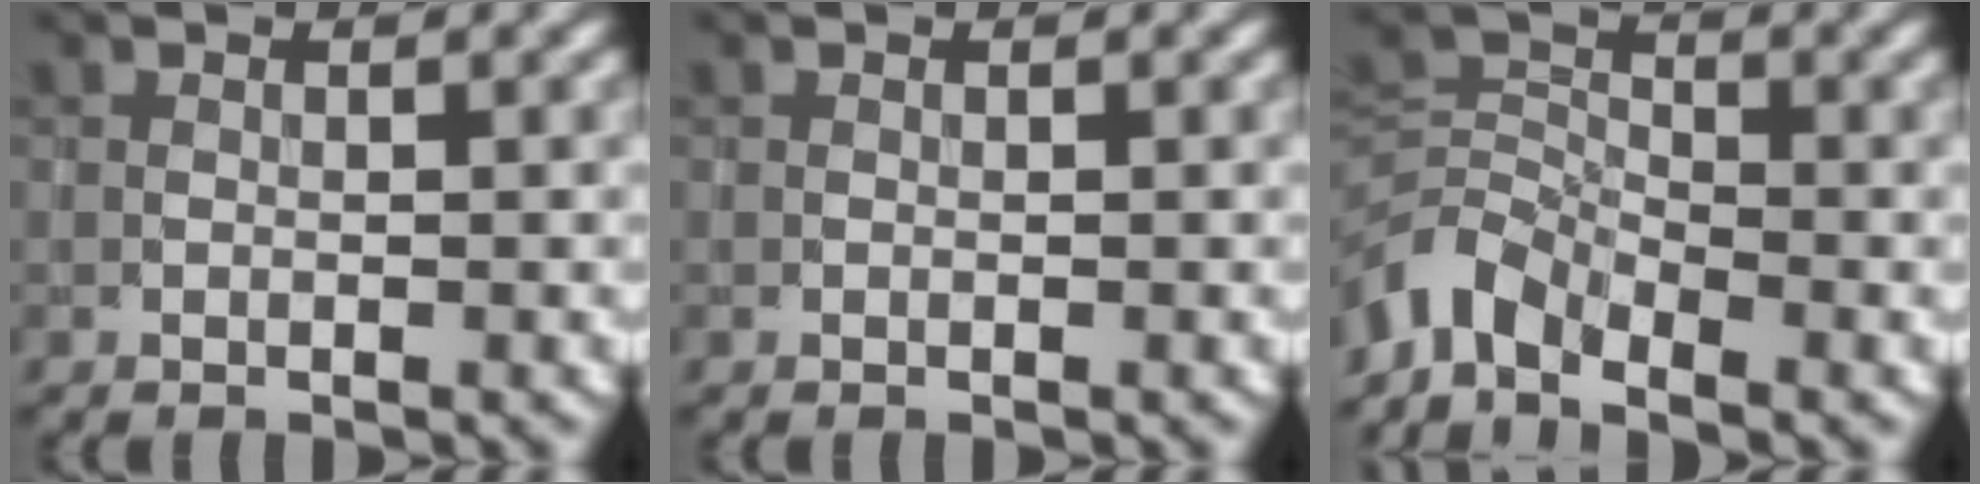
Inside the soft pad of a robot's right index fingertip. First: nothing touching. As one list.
[{"total": 0.0}, {"total": 4.3, "force": [-3.1, 2.3, 1.9], "torque": [-0.037, -0.003, -0.075]}]